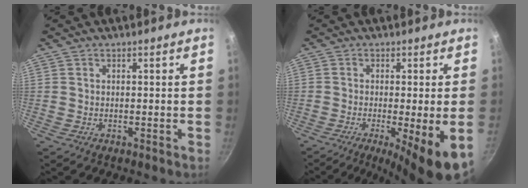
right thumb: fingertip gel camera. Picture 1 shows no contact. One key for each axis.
{"total": 9.8, "fx": -3.1, "fy": 1.1, "fz": 9.3, "tx": -0.147, "ty": -0.013, "tz": -0.043}